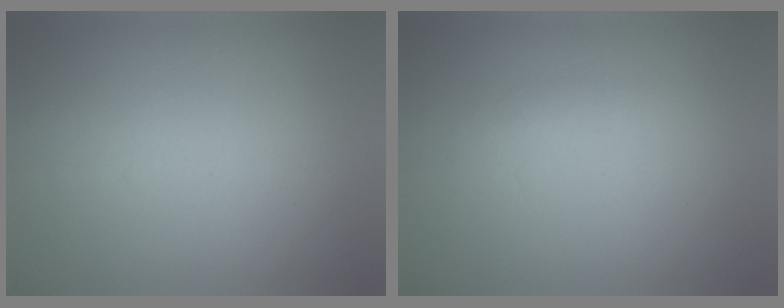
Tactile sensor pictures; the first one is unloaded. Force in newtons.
{"total": 1.2}